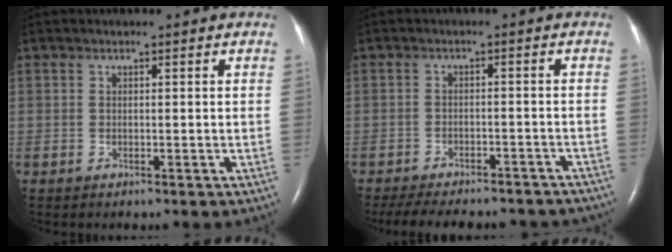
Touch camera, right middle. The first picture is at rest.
{"total": 19.8, "force": [-17.3, 6.0, 7.6], "torque": [-0.151, -0.013, -0.212]}